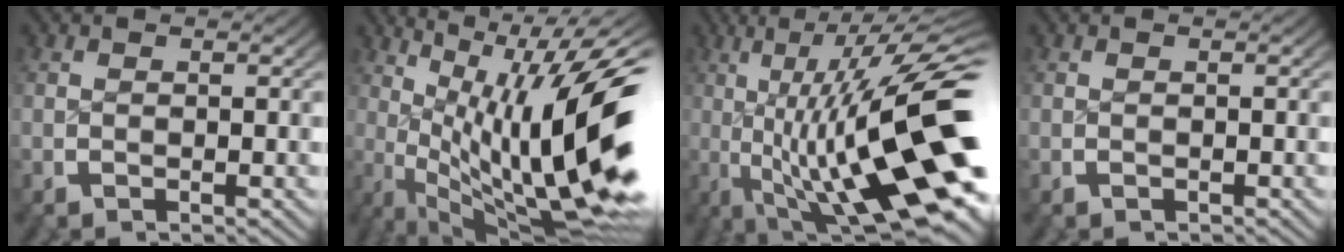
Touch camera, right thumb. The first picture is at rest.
{"total": 17.9, "force": [-1.1, 10.2, 14.7], "torque": [-0.232, -0.029, 0.001]}
{"total": 18.4, "force": [-1.9, 8.9, 16.0], "torque": [-0.251, -0.032, -0.008]}
{"total": 0.0}